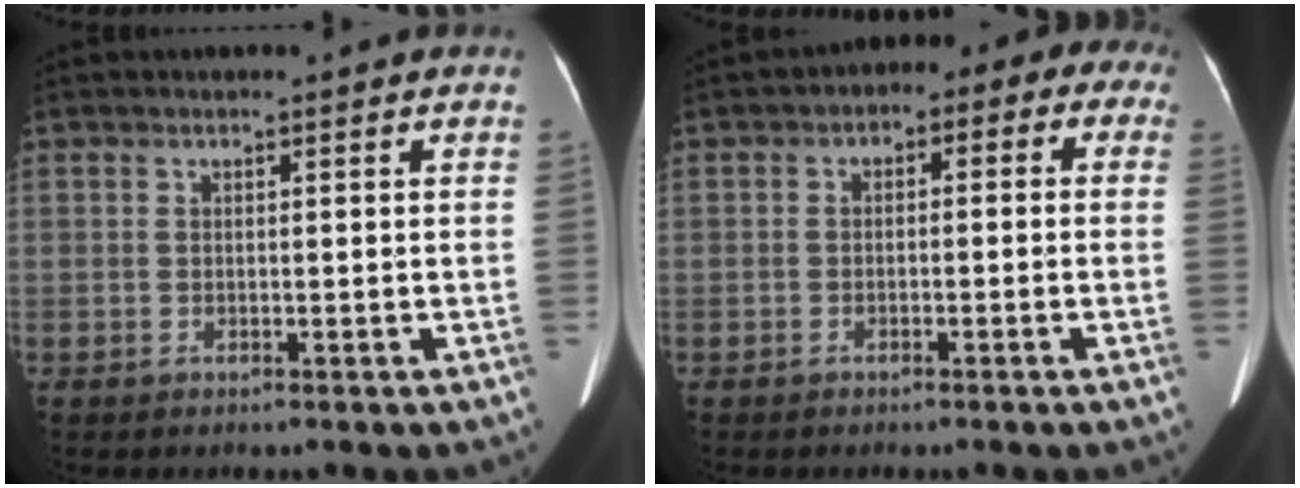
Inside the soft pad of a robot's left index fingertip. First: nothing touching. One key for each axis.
{"total": 6.8, "fx": 1.0, "fy": 4.0, "fz": 5.4, "tx": -0.049, "ty": 0.034, "tz": -0.003}